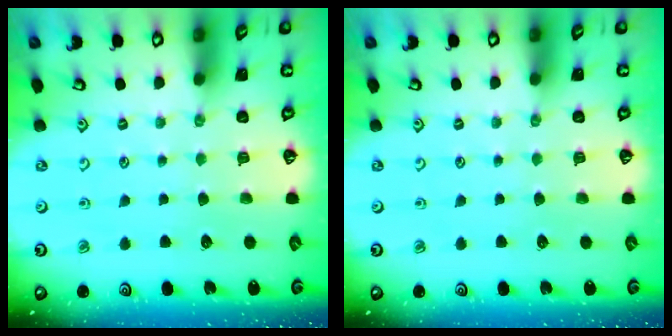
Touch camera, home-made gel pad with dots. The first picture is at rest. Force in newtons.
{"total": 0.0}